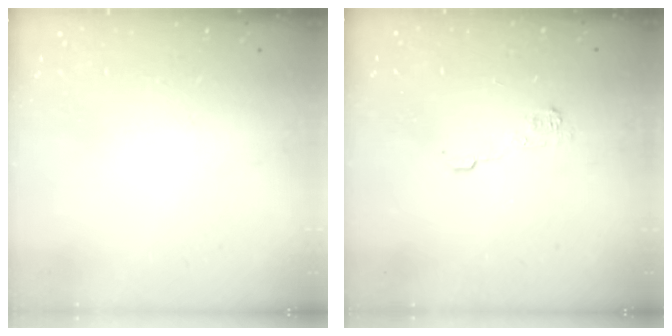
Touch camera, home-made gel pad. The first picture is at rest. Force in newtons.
{"total": 6.0, "press": 6.0, "slide": 0.4}